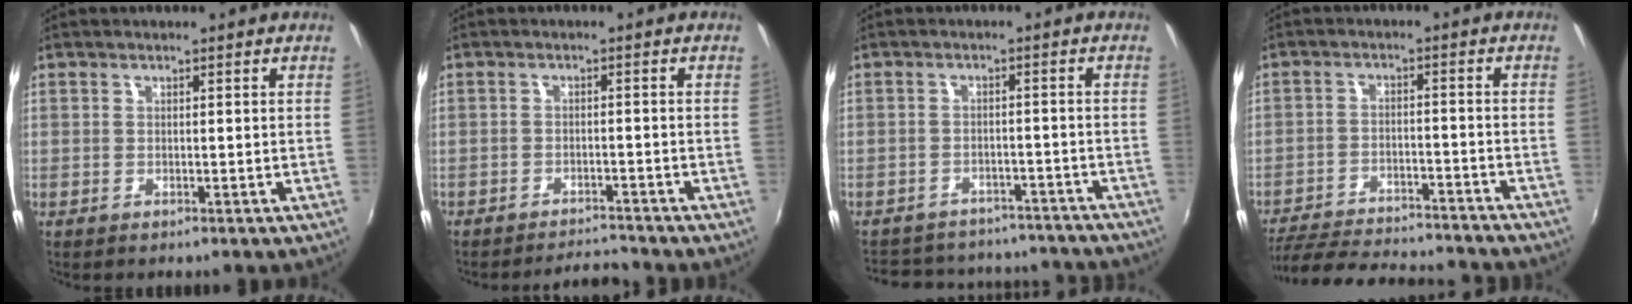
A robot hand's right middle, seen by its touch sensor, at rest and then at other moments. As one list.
[{"total": 4.1, "force": [-4.1, 0.2, 0.3], "torque": [-0.021, 0.000, -0.067]}, {"total": 20.6, "force": [-18.0, 7.3, 6.9], "torque": [-0.144, 0.028, -0.219]}, {"total": 21.0, "force": [-18.5, 4.3, 8.8], "torque": [-0.181, -0.020, -0.263]}]